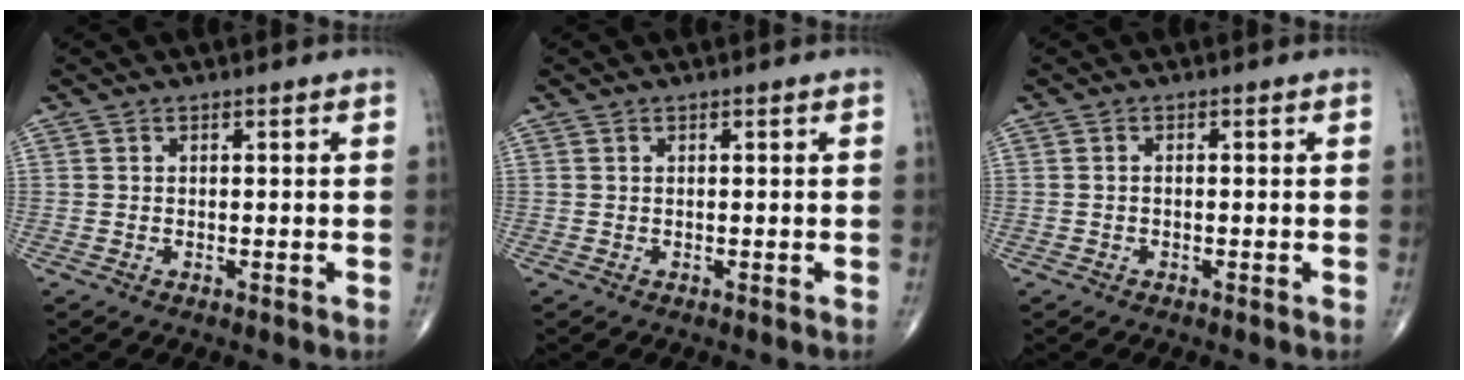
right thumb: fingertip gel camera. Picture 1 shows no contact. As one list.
[{"total": 0.0}, {"total": 0.6, "force": [-0.2, 0.4, 0.4], "torque": [-0.007, 0.002, -0.006]}]